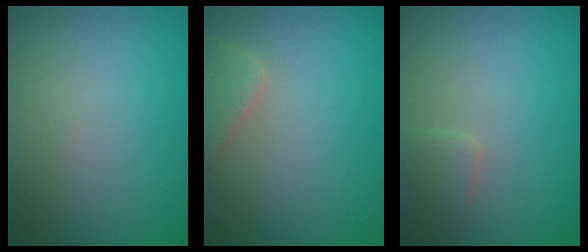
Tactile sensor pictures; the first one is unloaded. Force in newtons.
{"total": 2.8, "press": 2.8, "slide": 0.2}
{"total": 1.9, "press": 1.9, "slide": 0.1}